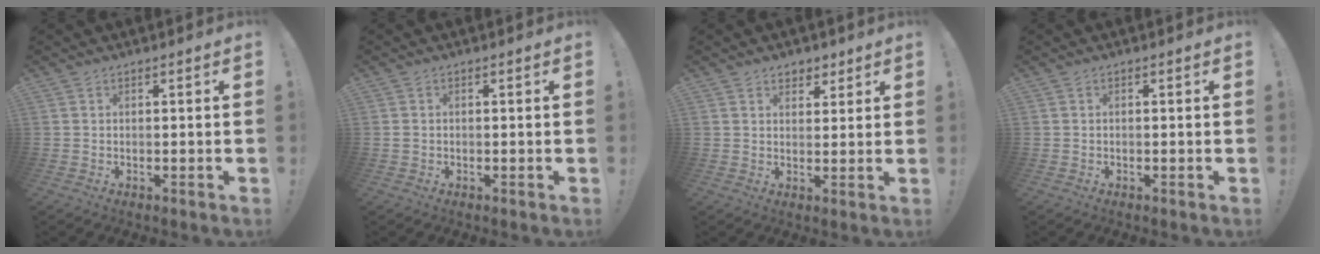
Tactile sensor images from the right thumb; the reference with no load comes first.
{"total": 0.7, "force": [-0.2, 0.5, 0.5], "torque": [-0.014, 0.004, -0.002]}
{"total": 4.2, "force": [2.9, 3.0, 0.7], "torque": [0.005, -0.016, 0.051]}
{"total": 0.0}